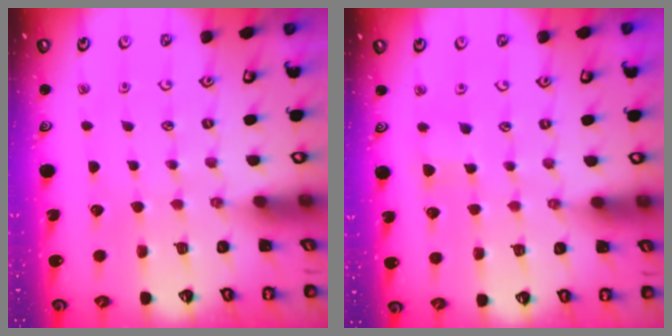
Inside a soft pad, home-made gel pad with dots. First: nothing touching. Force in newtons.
{"total": 2.6, "press": 2.5, "slide": 0.6}